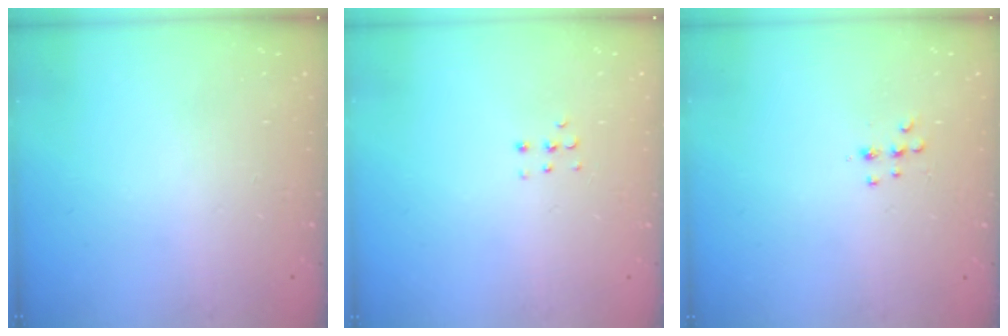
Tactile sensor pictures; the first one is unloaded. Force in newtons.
{"total": 3.8, "press": 3.8, "slide": 0.6}
{"total": 5.8, "press": 5.8, "slide": 0.4}